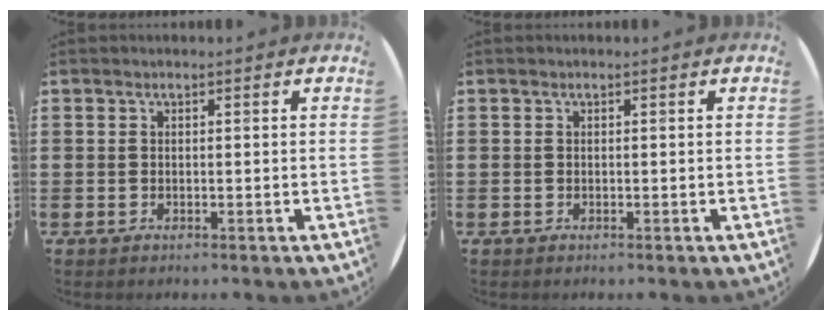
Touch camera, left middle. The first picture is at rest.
{"total": 0.0}